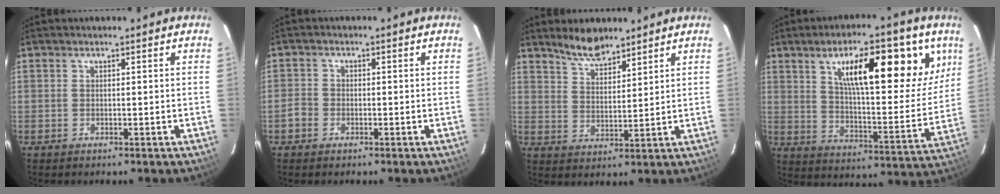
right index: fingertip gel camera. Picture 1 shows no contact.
{"total": 2.6, "force": [-1.5, 2.0, 0.5], "torque": [-0.012, 0.005, -0.031]}
{"total": 6.5, "force": [5.6, 2.0, 2.7], "torque": [-0.046, 0.000, 0.102]}
{"total": 22.2, "force": [11.4, 7.4, 17.6], "torque": [-0.249, 0.015, 0.182]}